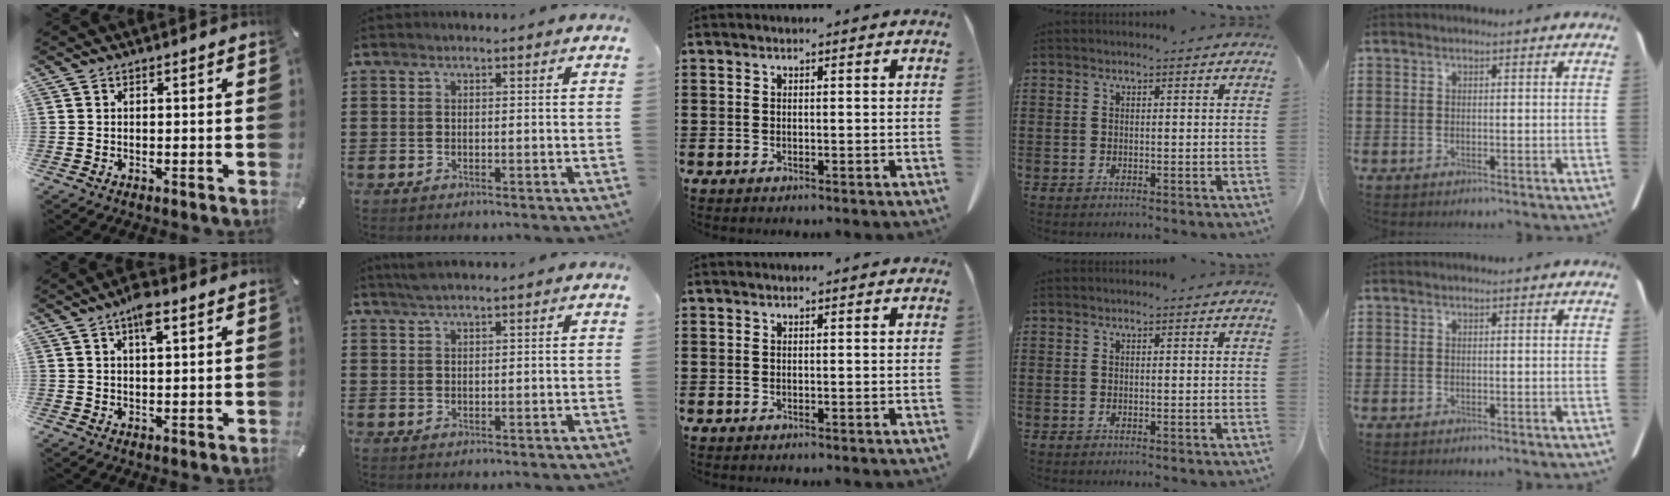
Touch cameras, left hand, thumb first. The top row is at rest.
{"thumb": {"total": 5.2, "force": [2.8, 1.7, 4.0], "torque": [-0.072, 0.000, 0.044]}, "index": {"total": 1.9, "force": [1.7, 0.1, 1.0], "torque": [-0.021, 0.000, 0.031]}}